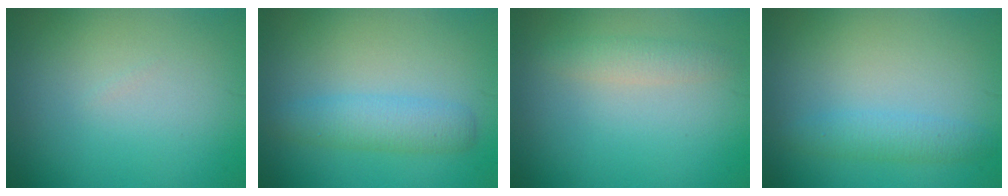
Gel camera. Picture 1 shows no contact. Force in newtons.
{"total": 2.9, "press": 2.9, "slide": 0.1}
{"total": 1.8, "press": 1.8, "slide": 0.2}
{"total": 2.0, "press": 2.0, "slide": 0.1}